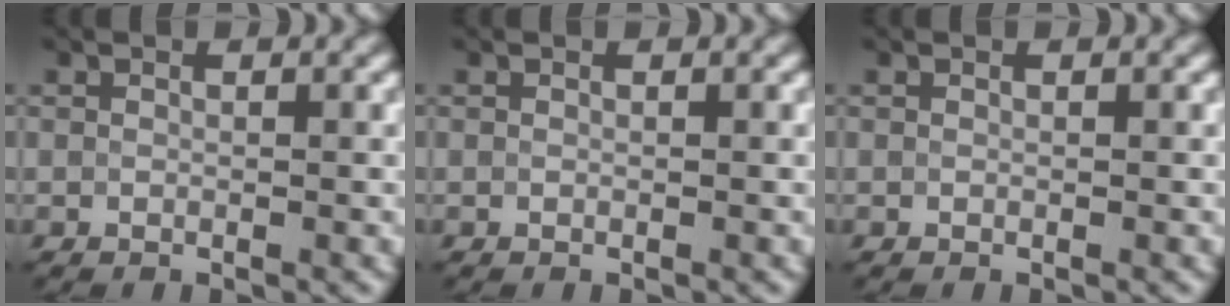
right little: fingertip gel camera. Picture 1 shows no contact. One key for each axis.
{"total": 0.0}
{"total": 0.0}